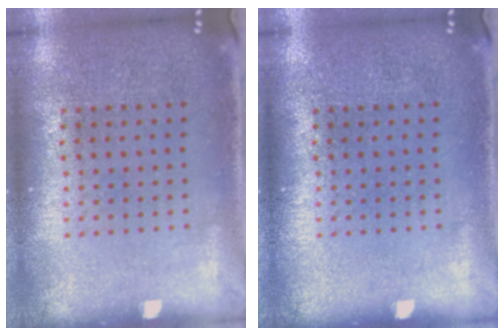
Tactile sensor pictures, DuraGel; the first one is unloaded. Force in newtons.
{"total": 0.0}